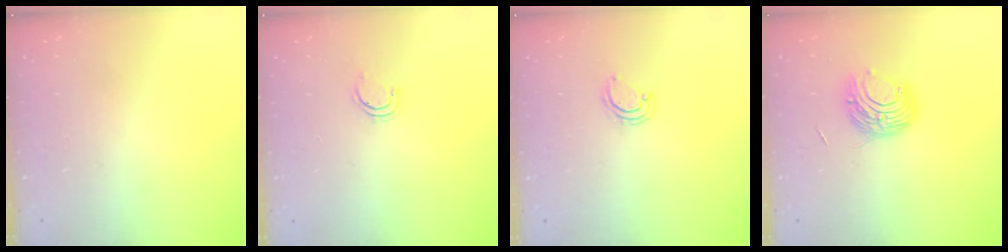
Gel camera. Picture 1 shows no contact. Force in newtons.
{"total": 3.8, "press": 3.5, "slide": 1.6}
{"total": 3.9, "press": 3.9, "slide": 0.3}
{"total": 8.7, "press": 8.6, "slide": 0.8}